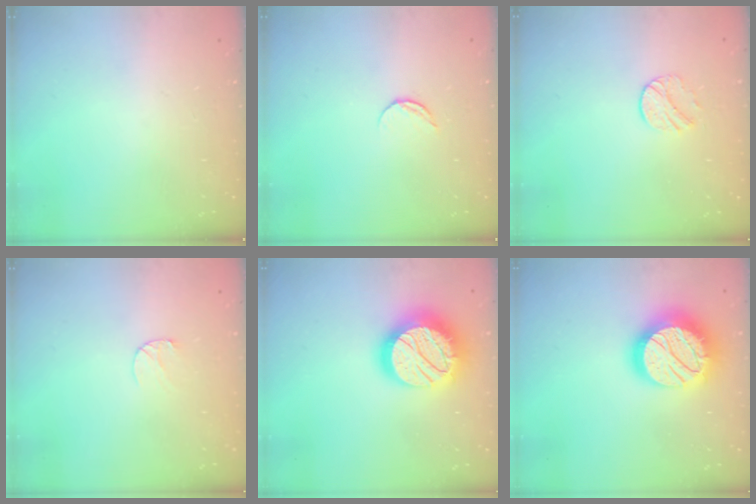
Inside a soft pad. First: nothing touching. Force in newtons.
{"total": 4.4, "press": 4.4, "slide": 0.4}
{"total": 6.0, "press": 6.0, "slide": 0.7}
{"total": 4.6, "press": 4.5, "slide": 0.5}
{"total": 20.9, "press": 20.8, "slide": 1.4}
{"total": 20.9, "press": 20.8, "slide": 1.4}